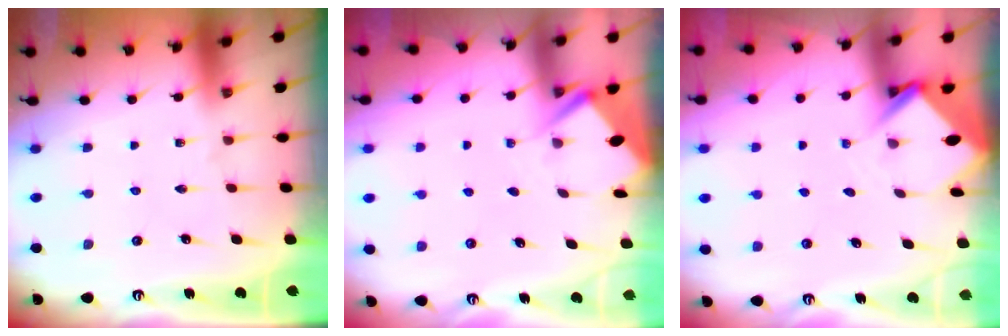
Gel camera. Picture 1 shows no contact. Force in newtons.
{"total": 2.8, "press": 2.8, "slide": 0.3}
{"total": 3.4, "press": 3.3, "slide": 0.3}